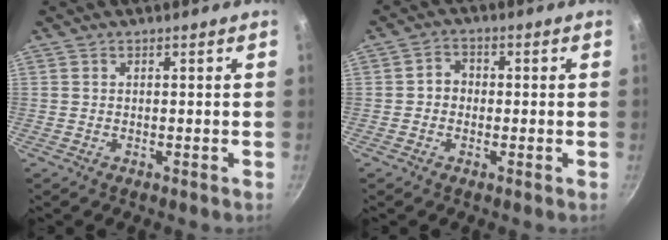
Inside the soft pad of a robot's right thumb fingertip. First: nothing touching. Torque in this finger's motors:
{"motor_torque": [-0.15, 0.10, 0.33, -0.23, 0.00]}